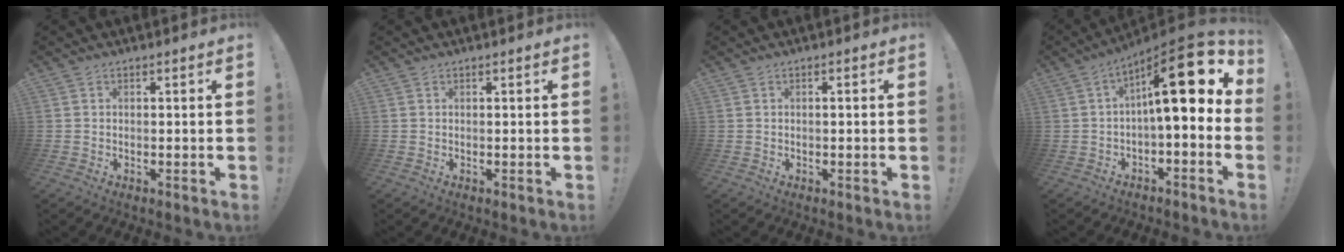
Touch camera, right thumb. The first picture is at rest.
{"total": 0.0}
{"total": 0.6, "force": [-0.3, -0.1, 0.6], "torque": [-0.016, 0.001, -0.004]}
{"total": 18.6, "force": [4.2, 4.7, 17.5], "torque": [-0.267, -0.020, 0.065]}